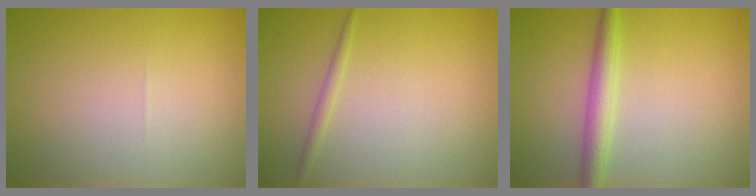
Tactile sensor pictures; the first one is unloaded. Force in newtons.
{"total": 0.9, "press": 0.9, "slide": 0.0}
{"total": 2.8, "press": 2.8, "slide": 0.0}